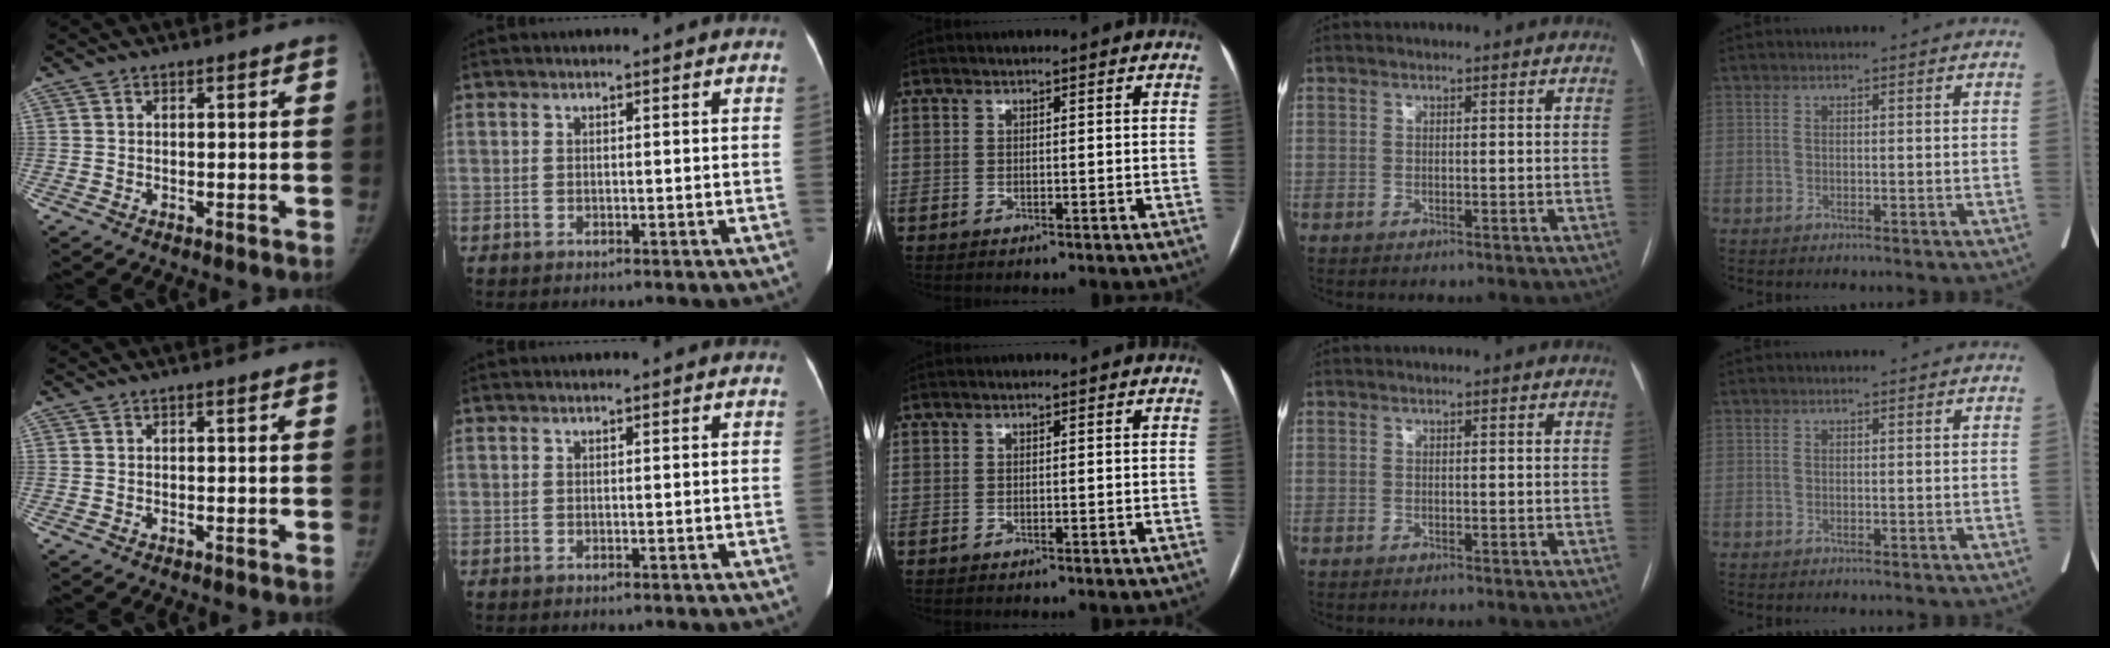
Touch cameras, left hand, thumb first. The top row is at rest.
{}